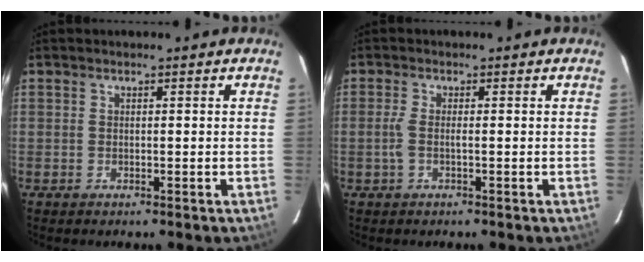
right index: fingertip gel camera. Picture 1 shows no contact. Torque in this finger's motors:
{"motor_torque": [0.32, 0.09, 0.19, 0.06]}